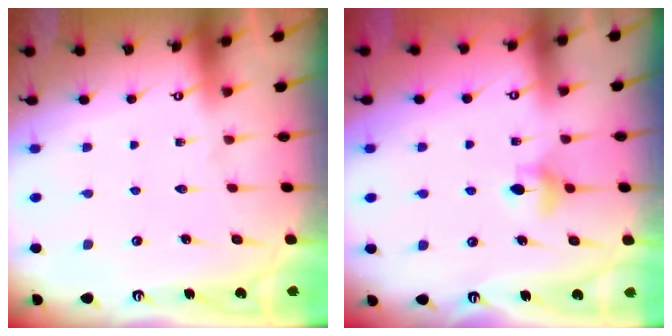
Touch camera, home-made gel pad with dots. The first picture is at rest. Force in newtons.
{"total": 5.4, "press": 5.4, "slide": 0.5}